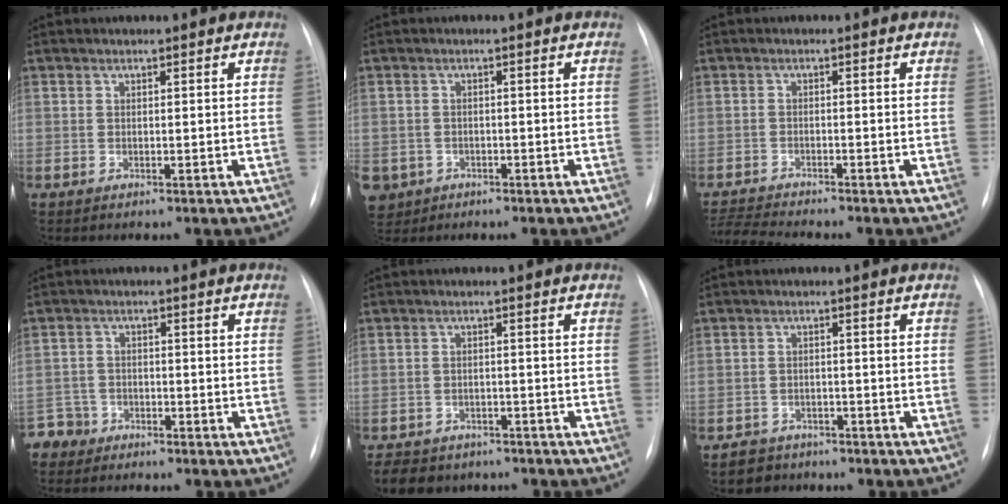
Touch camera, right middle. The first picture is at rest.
{"total": 6.4, "force": [-3.1, 5.4, 1.4], "torque": [-0.039, 0.002, -0.047]}
{"total": 4.9, "force": [-4.8, -1.0, 0.8], "torque": [-0.018, -0.016, -0.083]}
{"total": 3.5, "force": [-2.8, 1.8, -1.0], "torque": [0.019, 0.005, -0.059]}
{"total": 8.9, "force": [-7.1, 4.8, 2.3], "torque": [-0.043, 0.001, -0.095]}
{"total": 3.9, "force": [-3.0, 2.5, -0.2], "torque": [-0.001, 0.007, -0.048]}